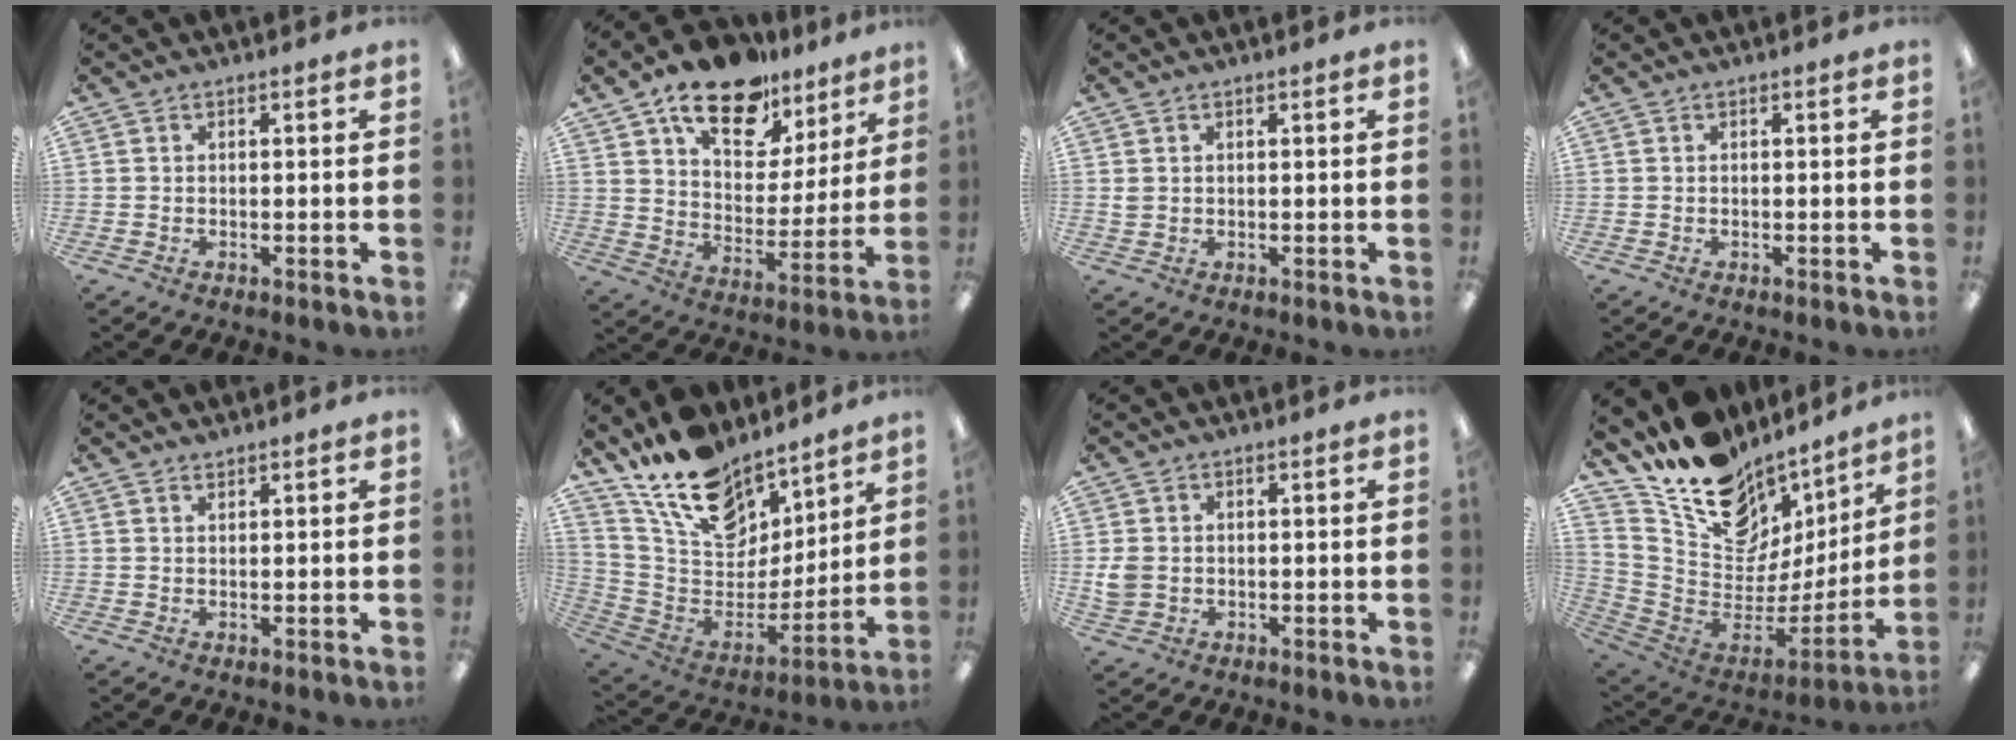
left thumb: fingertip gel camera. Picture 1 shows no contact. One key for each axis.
{"total": 18.3, "fx": 12.7, "fy": 9.4, "fz": 9.3, "tx": -0.144, "ty": -0.071, "tz": 0.220}
{"total": 1.3, "fx": 0.5, "fy": 1.0, "fz": 0.5, "tx": -0.013, "ty": 0.003, "tz": 0.010}
{"total": 0.0}
{"total": 1.1, "fx": 1.0, "fy": 0.2, "fz": 0.1, "tx": -0.002, "ty": -0.001, "tz": 0.020}
{"total": 18.7, "fx": 14.0, "fy": 9.6, "fz": 7.7, "tx": -0.152, "ty": -0.094, "tz": 0.257}
{"total": 3.5, "fx": 0.1, "fy": 3.1, "fz": 1.7, "tx": -0.023, "ty": 0.003, "tz": 0.004}
{"total": 16.3, "fx": 10.8, "fy": 10.3, "fz": 6.6, "tx": -0.113, "ty": -0.098, "tz": 0.200}